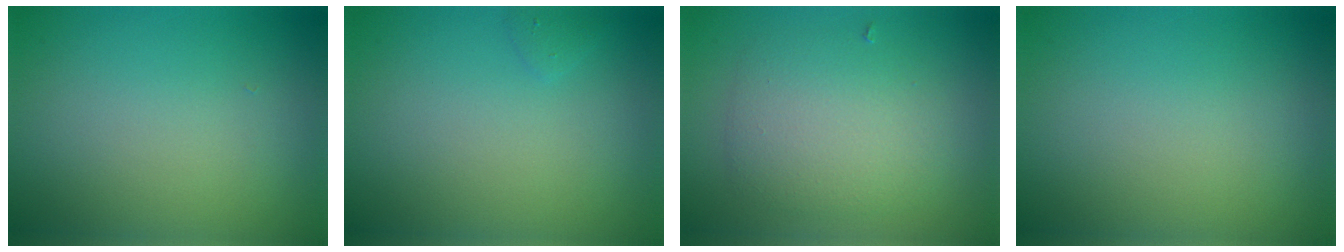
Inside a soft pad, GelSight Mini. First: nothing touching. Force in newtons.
{"total": 0.6, "press": 0.6, "slide": 0.0}
{"total": 4.6, "press": 4.6, "slide": 0.1}
{"total": 0.0}